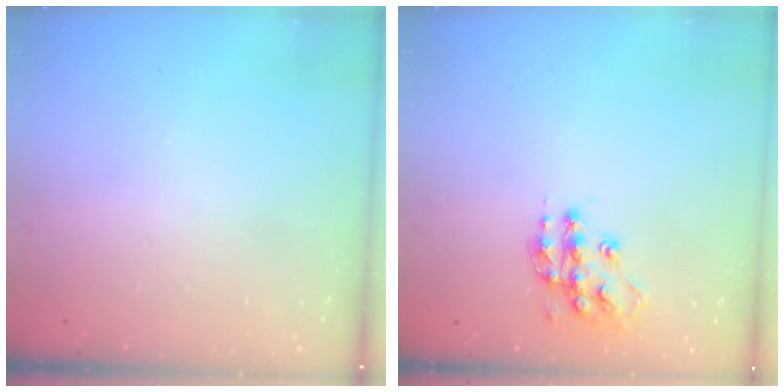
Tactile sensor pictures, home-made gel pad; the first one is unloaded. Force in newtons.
{"total": 13.8, "press": 13.7, "slide": 0.8}